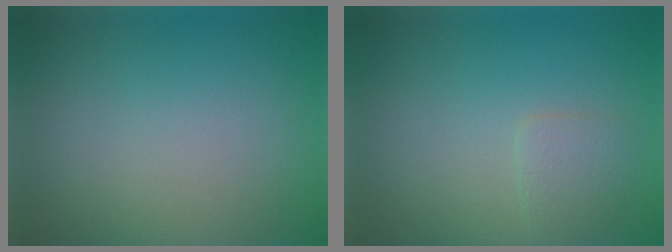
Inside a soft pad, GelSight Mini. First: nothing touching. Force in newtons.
{"total": 1.6, "press": 1.6, "slide": 0.1}